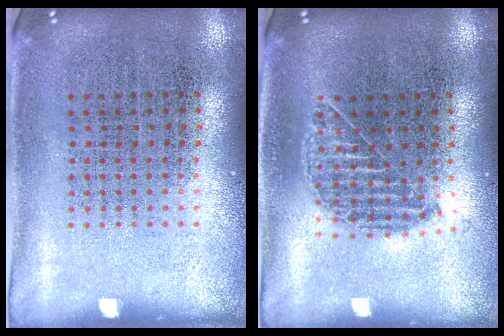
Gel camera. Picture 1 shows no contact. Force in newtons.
{"total": 1.0, "press": 0.9, "slide": 0.3}